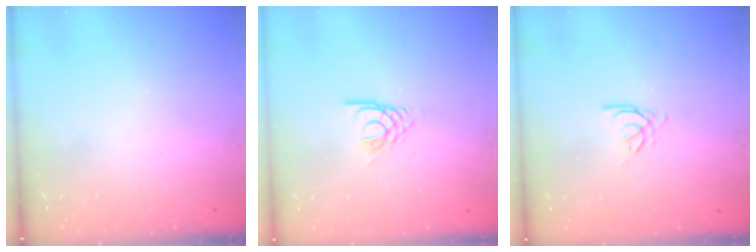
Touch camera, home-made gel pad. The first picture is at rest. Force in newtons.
{"total": 3.5, "press": 3.5, "slide": 0.4}
{"total": 0.7, "press": 0.6, "slide": 0.3}